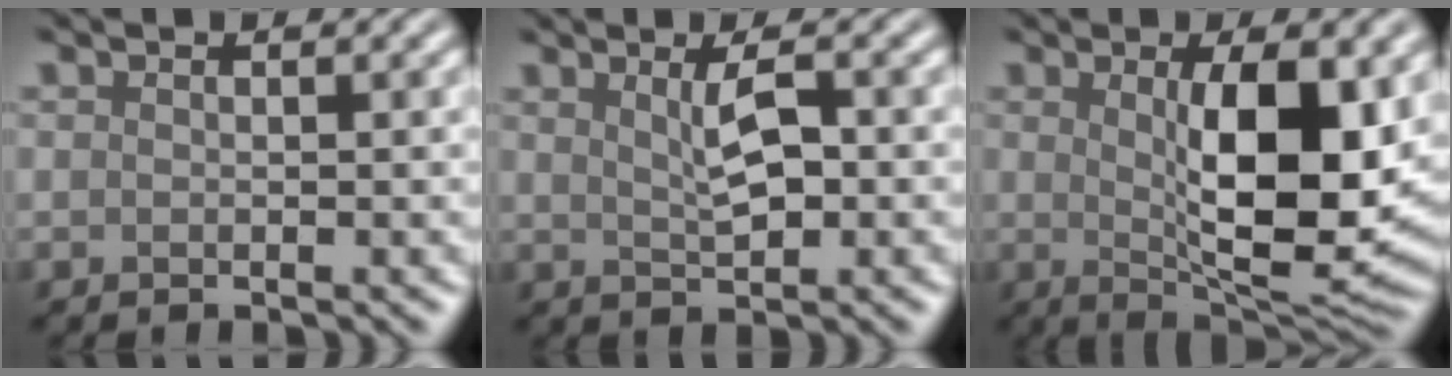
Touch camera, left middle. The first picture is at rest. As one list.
[{"total": 2.7, "force": [0.7, 0.7, 2.5], "torque": [-0.046, 0.000, 0.014]}, {"total": 9.8, "force": [0.9, 3.0, 9.3], "torque": [-0.141, -0.013, 0.023]}]